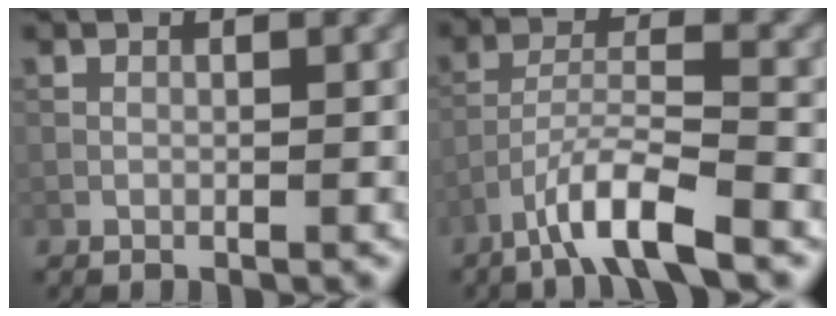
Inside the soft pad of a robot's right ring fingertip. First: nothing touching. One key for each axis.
{"total": 5.9, "fx": -4.1, "fy": 0.9, "fz": 4.1, "tx": -0.075, "ty": 0.002, "tz": -0.082}